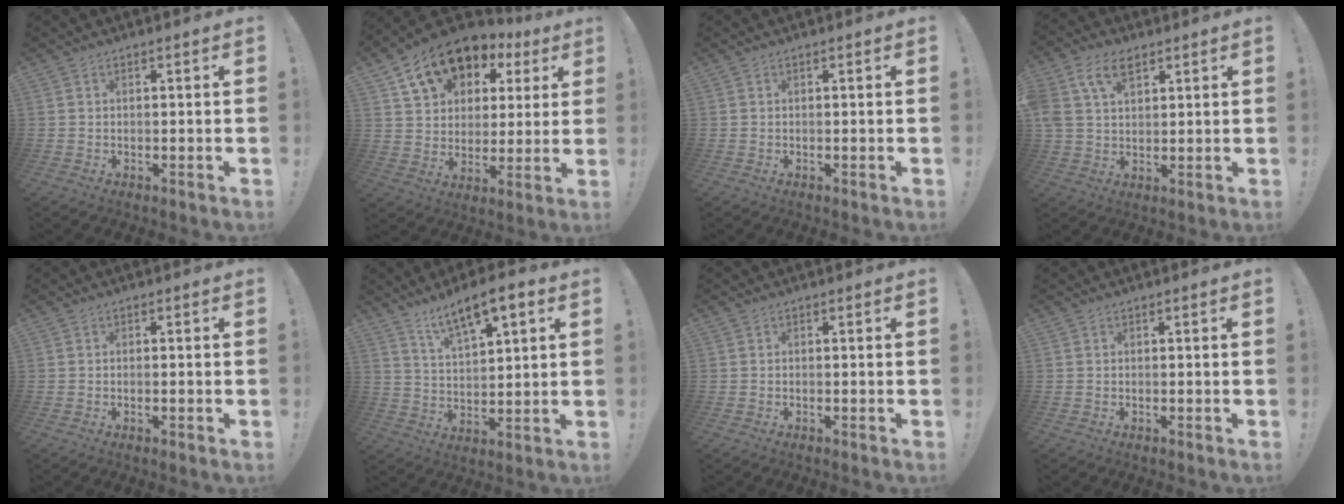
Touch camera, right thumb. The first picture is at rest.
{"total": 15.1, "force": [9.0, 10.0, 6.8], "torque": [-0.110, -0.047, 0.169]}
{"total": 0.0}
{"total": 9.5, "force": [5.0, 5.8, 5.8], "torque": [-0.120, -0.003, 0.097]}
{"total": 0.7, "force": [-0.4, 0.1, 0.5], "torque": [-0.013, 0.002, -0.006]}
{"total": 10.4, "force": [7.1, 3.1, 6.9], "torque": [-0.121, -0.035, 0.123]}
{"total": 0.0}
{"total": 0.0}